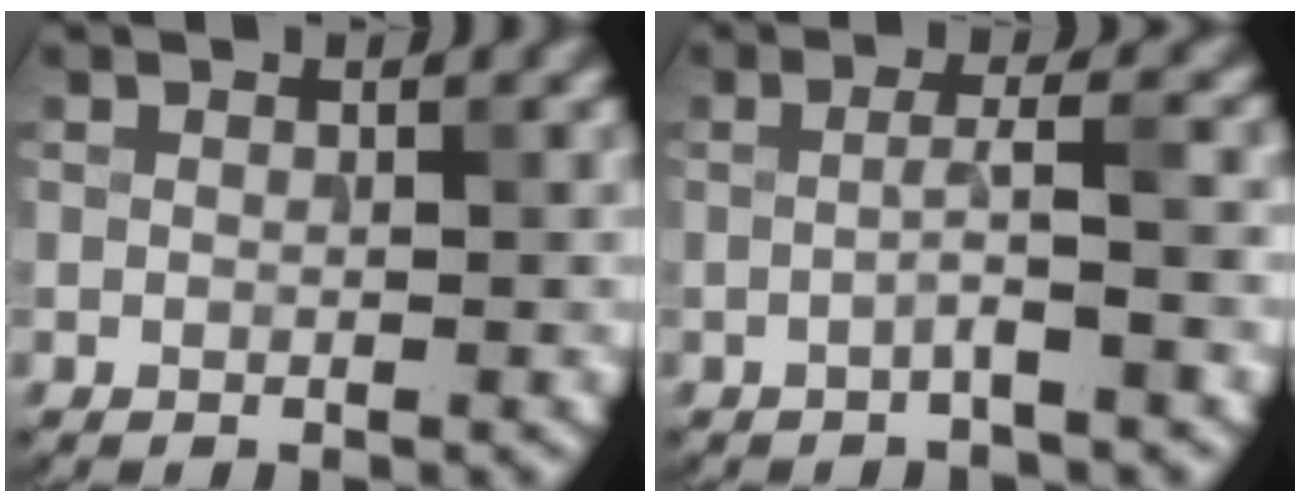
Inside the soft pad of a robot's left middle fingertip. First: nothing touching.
{"total": 2.5, "force": [-0.6, 0.2, 2.4], "torque": [-0.039, 0.010, -0.020]}